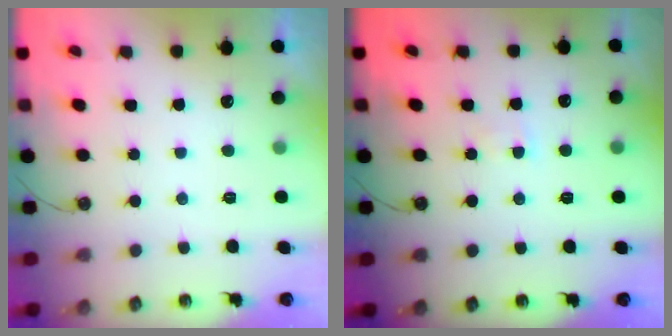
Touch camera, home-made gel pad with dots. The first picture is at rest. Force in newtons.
{"total": 1.7, "press": 1.7, "slide": 0.3}